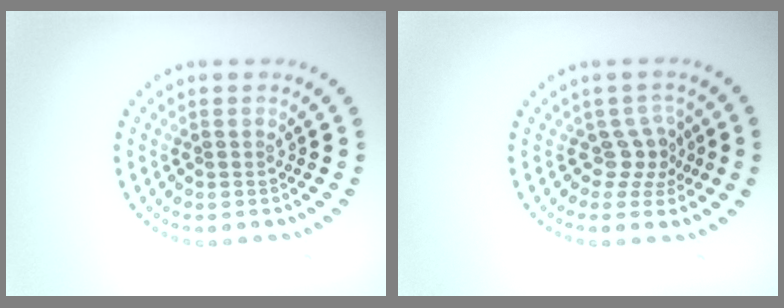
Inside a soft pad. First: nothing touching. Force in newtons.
{"total": 2.3, "press": 1.6, "slide": 1.6}